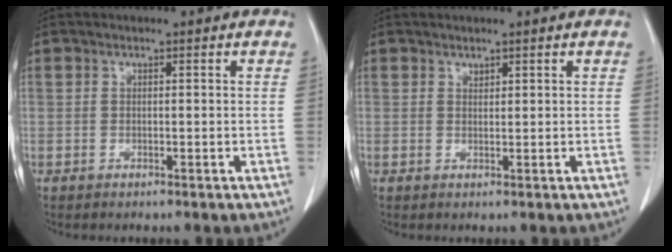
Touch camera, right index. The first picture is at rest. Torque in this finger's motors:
{"motor_torque": [0.01, 0.00, -0.02, 0.00]}